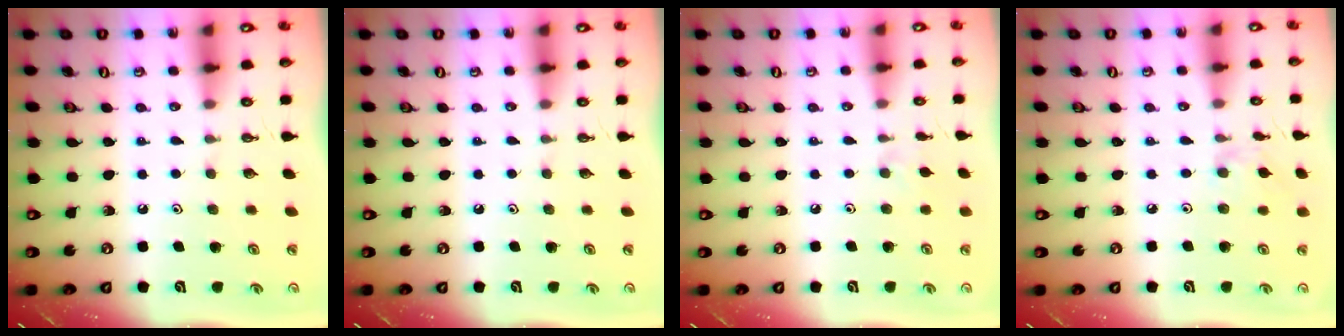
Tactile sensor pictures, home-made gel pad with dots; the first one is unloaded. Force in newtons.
{"total": 0.0}
{"total": 2.7, "press": 2.7, "slide": 0.4}
{"total": 4.0, "press": 3.9, "slide": 0.4}